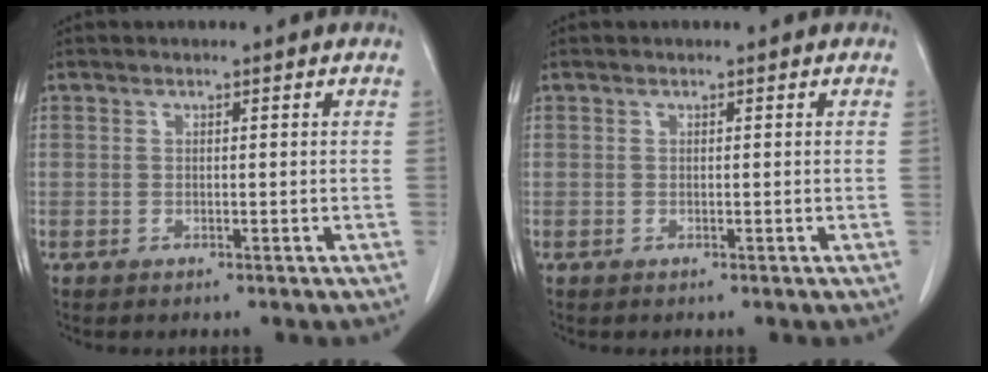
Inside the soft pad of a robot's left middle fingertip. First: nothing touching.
{"total": 0.0}